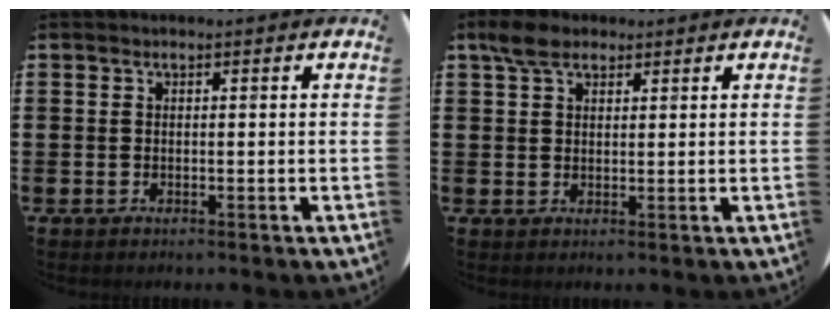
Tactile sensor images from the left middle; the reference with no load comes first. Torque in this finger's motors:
{"motor_torque": [0.89, -0.79, 0.06, 0.03]}